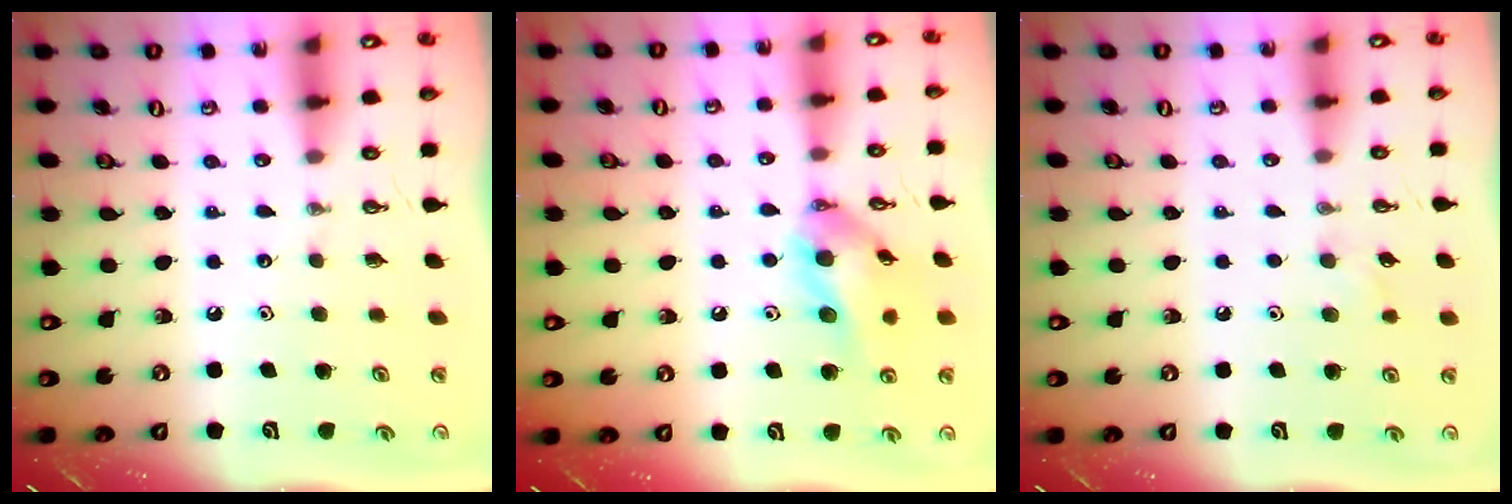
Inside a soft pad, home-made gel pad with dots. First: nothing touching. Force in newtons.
{"total": 14.0, "press": 13.8, "slide": 2.5}
{"total": 5.8, "press": 5.3, "slide": 2.3}